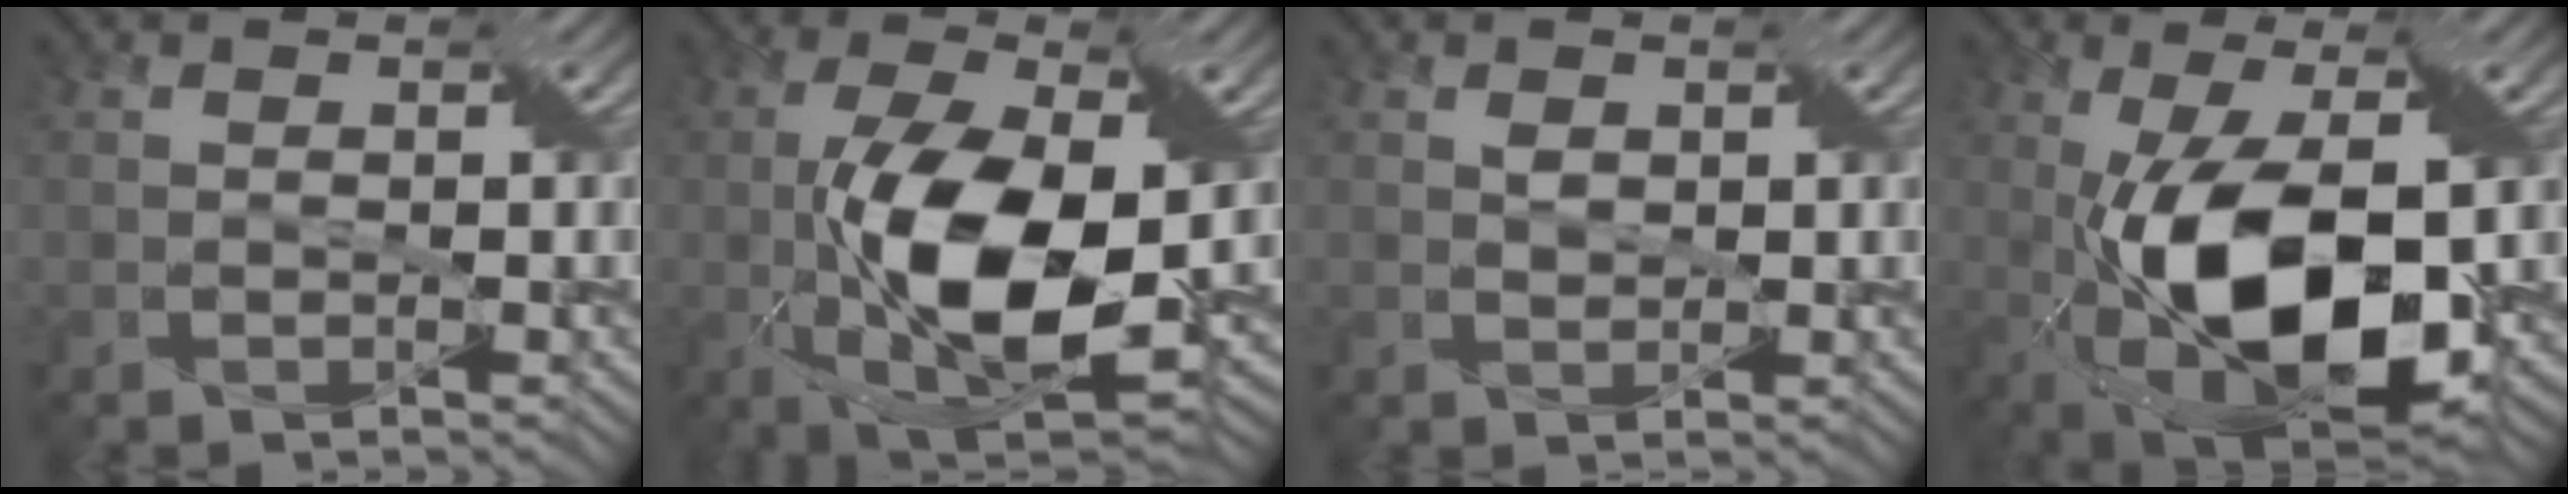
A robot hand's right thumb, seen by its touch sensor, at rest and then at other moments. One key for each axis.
{"total": 13.6, "fx": -1.4, "fy": 6.0, "fz": 12.2, "tx": -0.249, "ty": -0.007, "tz": -0.020}
{"total": 1.2, "fx": 0.6, "fy": 0.8, "fz": 0.7, "tx": -0.015, "ty": 0.000, "tz": 0.013}
{"total": 14.9, "fx": -2.0, "fy": 7.1, "fz": 13.0, "tx": -0.249, "ty": -0.010, "tz": -0.037}